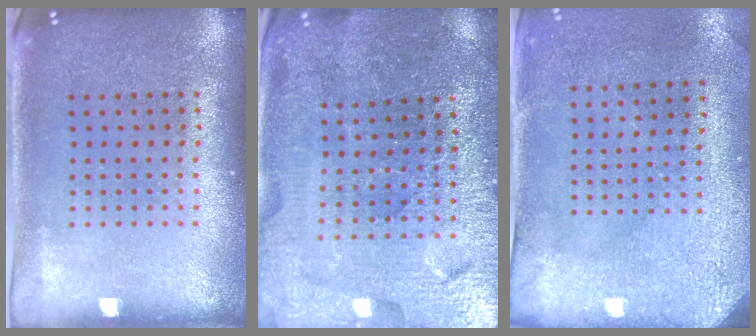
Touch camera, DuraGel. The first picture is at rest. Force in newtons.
{"total": 3.4, "press": 3.4, "slide": 0.2}
{"total": 3.0, "press": 2.4, "slide": 1.7}